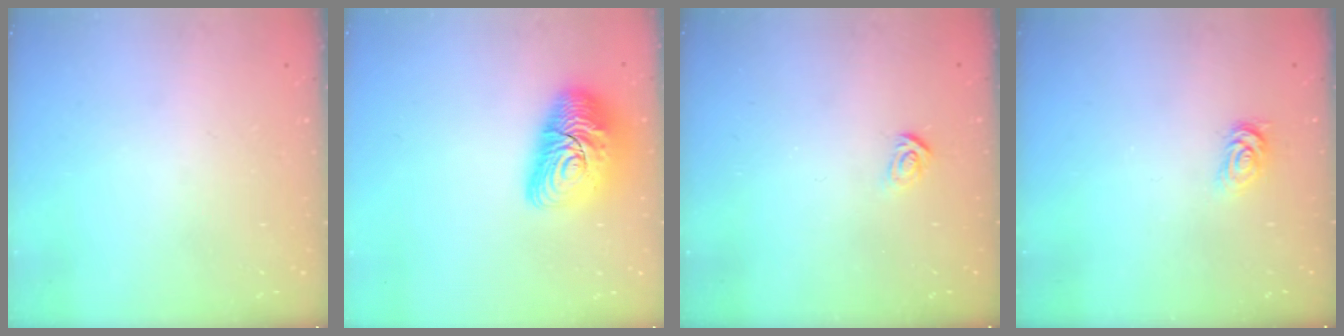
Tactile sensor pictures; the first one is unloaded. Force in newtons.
{"total": 14.7, "press": 14.6, "slide": 1.0}
{"total": 2.6, "press": 2.6, "slide": 0.3}
{"total": 1.8, "press": 1.8, "slide": 0.3}